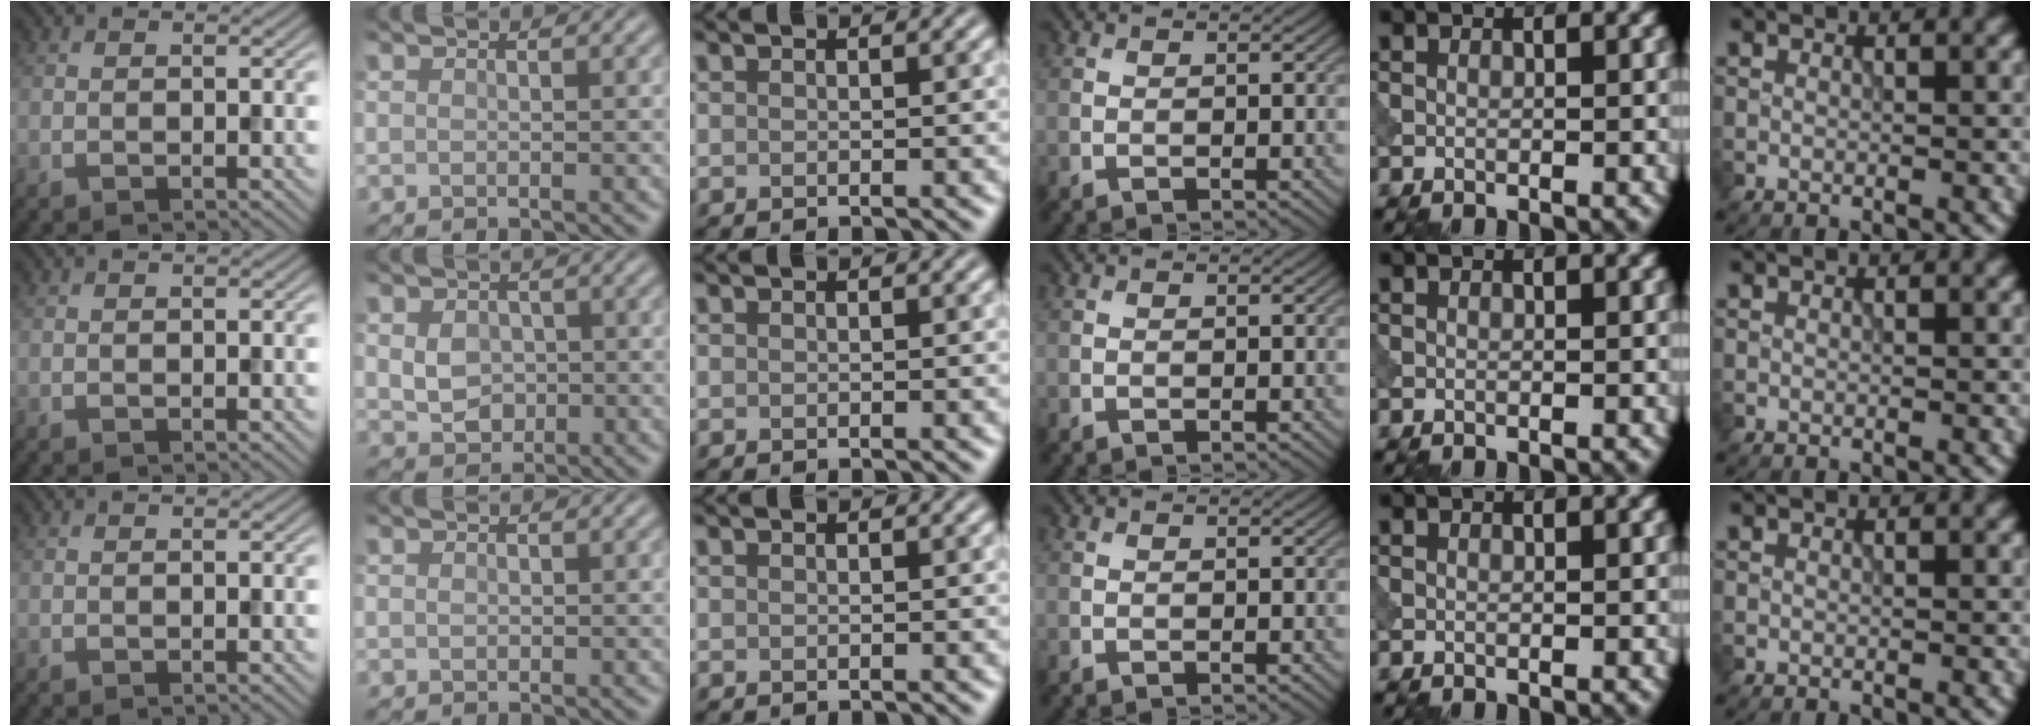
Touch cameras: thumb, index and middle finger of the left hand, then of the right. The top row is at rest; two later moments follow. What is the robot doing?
{"motion": "press", "object": "tv remote"}